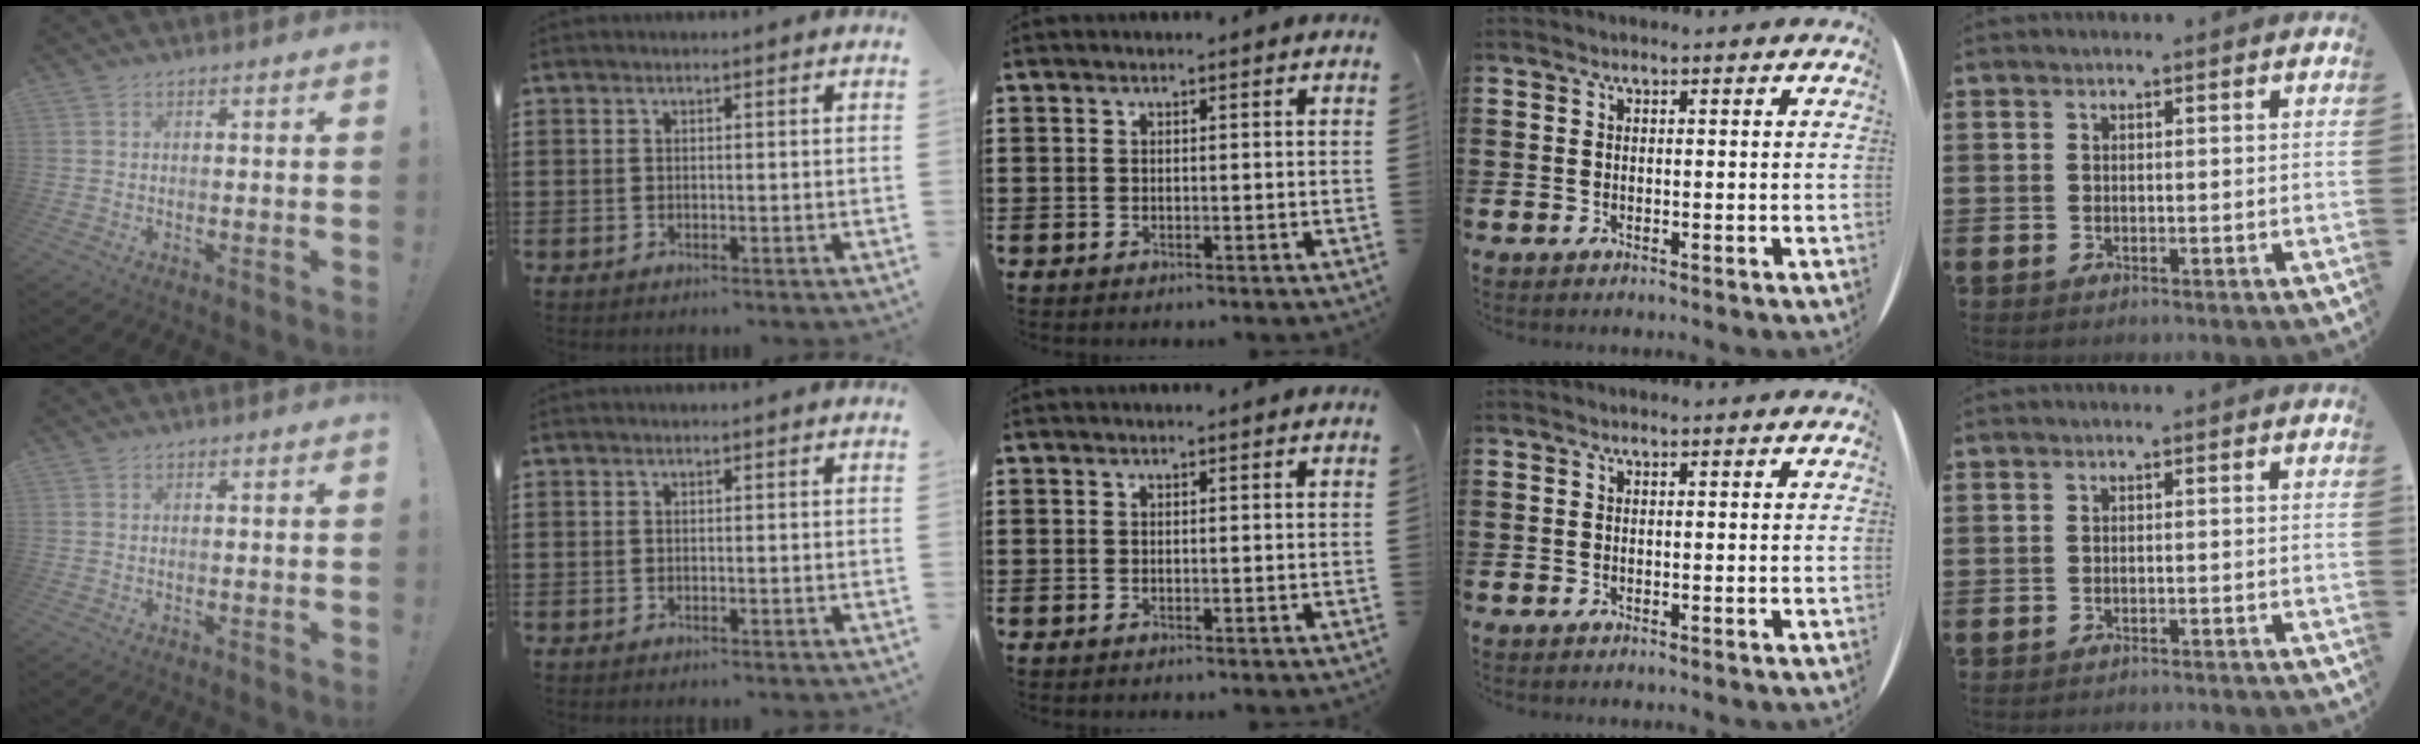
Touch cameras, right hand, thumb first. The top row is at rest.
{"little": {"total": 1.0, "force": [-1.0, -0.2, -0.1], "torque": [0.000, 0.001, -0.021]}}